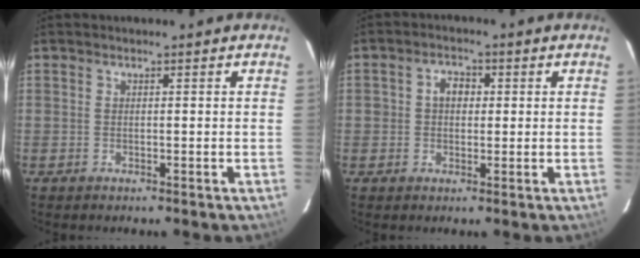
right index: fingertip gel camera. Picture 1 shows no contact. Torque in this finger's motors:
{"motor_torque": [0.07, 0.02, 0.11, 0.03]}